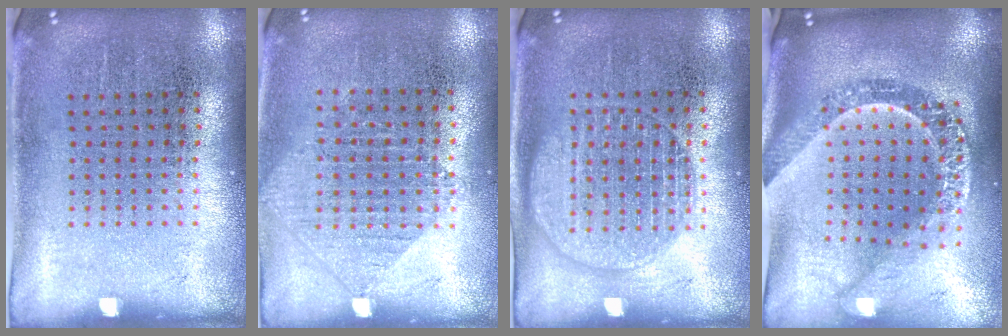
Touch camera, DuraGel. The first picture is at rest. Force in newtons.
{"total": 0.9, "press": 0.9, "slide": 0.2}
{"total": 1.6, "press": 1.6, "slide": 0.1}
{"total": 3.0, "press": 2.3, "slide": 1.9}